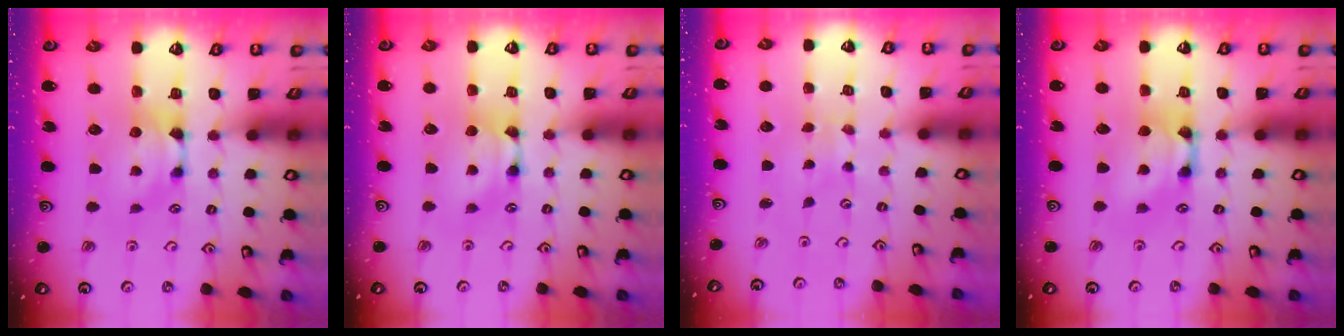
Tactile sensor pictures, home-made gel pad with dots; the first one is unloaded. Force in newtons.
{"total": 1.6, "press": 1.6, "slide": 0.2}
{"total": 5.4, "press": 5.4, "slide": 0.2}
{"total": 2.5, "press": 2.5, "slide": 0.2}